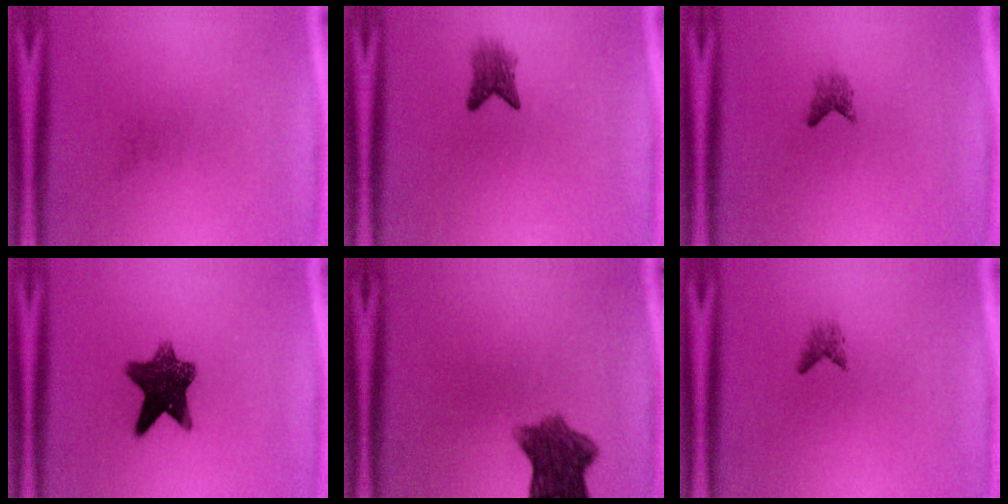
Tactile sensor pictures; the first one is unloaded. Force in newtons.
{"total": 2.9}
{"total": 1.4}
{"total": 9.7}
{"total": 8.1}
{"total": 1.1}